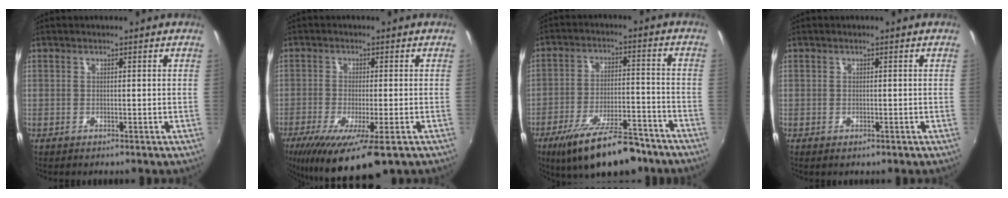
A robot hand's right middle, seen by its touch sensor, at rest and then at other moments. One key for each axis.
{"total": 13.9, "fx": -8.0, "fy": 3.1, "fz": 10.9, "tx": -0.211, "ty": -0.049, "tz": -0.127}
{"total": 16.7, "fx": -12.4, "fy": 5.1, "fz": 10.0, "tx": -0.182, "ty": -0.020, "tz": -0.186}
{"total": 0.6, "fx": -0.2, "fy": 0.4, "fz": 0.3, "tx": -0.002, "ty": -0.003, "tz": -0.004}